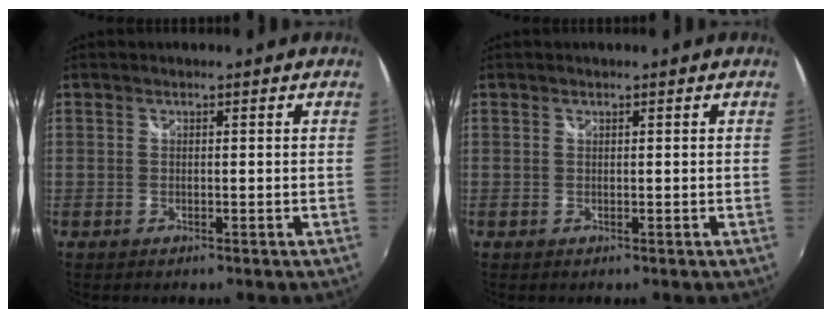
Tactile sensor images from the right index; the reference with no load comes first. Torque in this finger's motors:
{"motor_torque": [0.00, 0.00, 0.00, 0.00]}